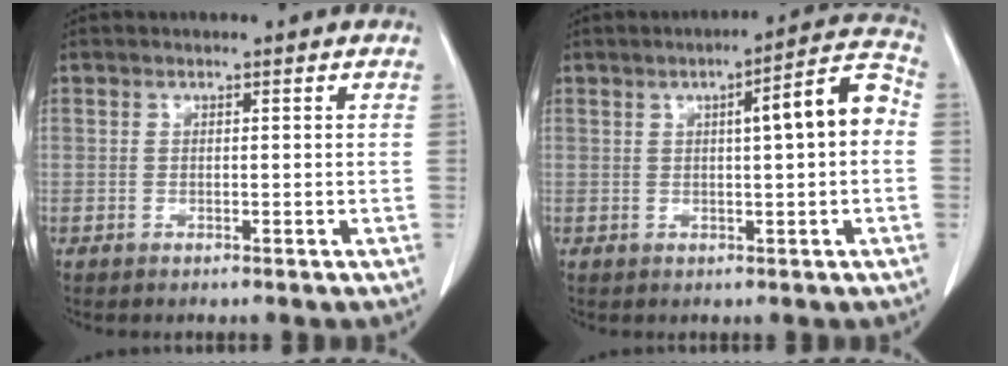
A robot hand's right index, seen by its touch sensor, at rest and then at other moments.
{"total": 8.0, "force": [0.9, 1.0, 7.9], "torque": [-0.107, 0.023, 0.007]}